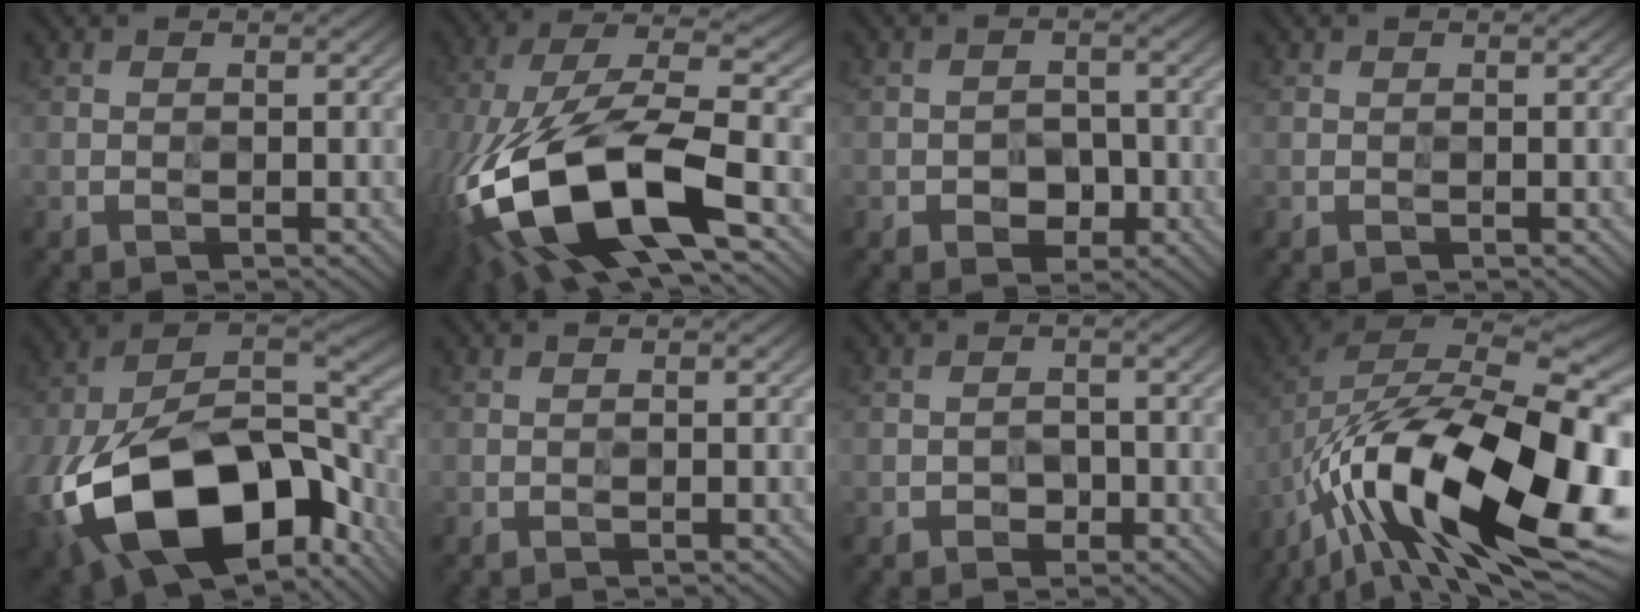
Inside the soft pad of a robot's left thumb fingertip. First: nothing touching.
{"total": 18.1, "force": [-8.2, 6.9, 14.7], "torque": [-0.330, -0.027, -0.138]}
{"total": 2.6, "force": [-1.5, 1.9, 0.8], "torque": [-0.005, -0.002, -0.028]}
{"total": 0.0}
{"total": 20.0, "force": [-9.0, 11.4, 13.7], "torque": [-0.304, -0.034, -0.142]}
{"total": 0.0}
{"total": 1.5, "force": [-1.1, 1.0, 0.0], "torque": [0.007, 0.001, -0.020]}
{"total": 19.8, "force": [-9.4, 7.7, 15.7], "torque": [-0.289, -0.017, -0.155]}